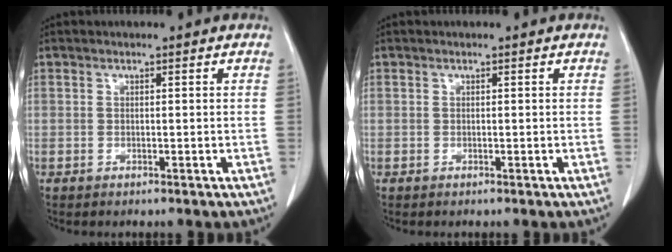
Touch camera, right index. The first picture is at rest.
{"total": 0.0}